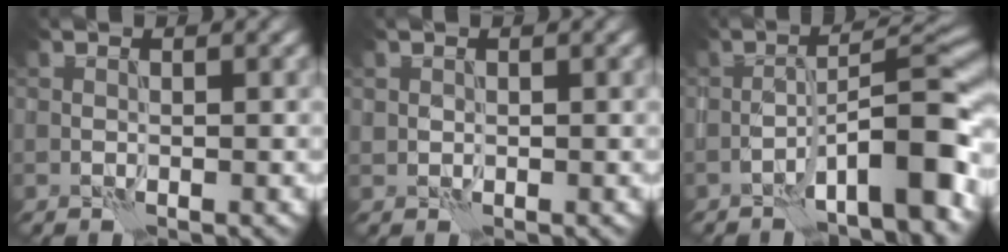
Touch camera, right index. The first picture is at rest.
{"total": 0.6, "force": [0.3, 0.5, 0.0], "torque": [0.001, -0.001, 0.008]}
{"total": 8.1, "force": [-4.3, 1.5, 6.7], "torque": [-0.090, 0.031, -0.071]}